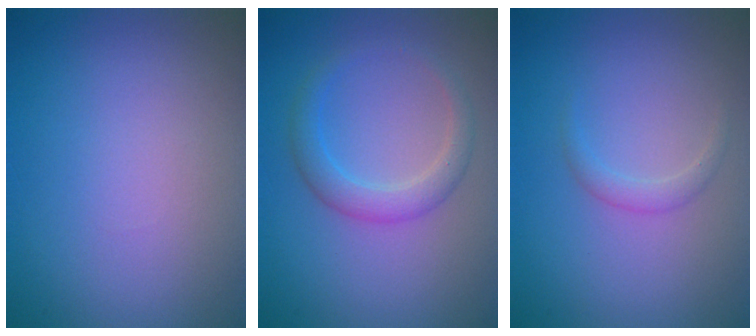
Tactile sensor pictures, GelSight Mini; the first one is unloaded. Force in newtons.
{"total": 2.6, "press": 2.6, "slide": 0.1}
{"total": 1.2, "press": 1.1, "slide": 0.1}